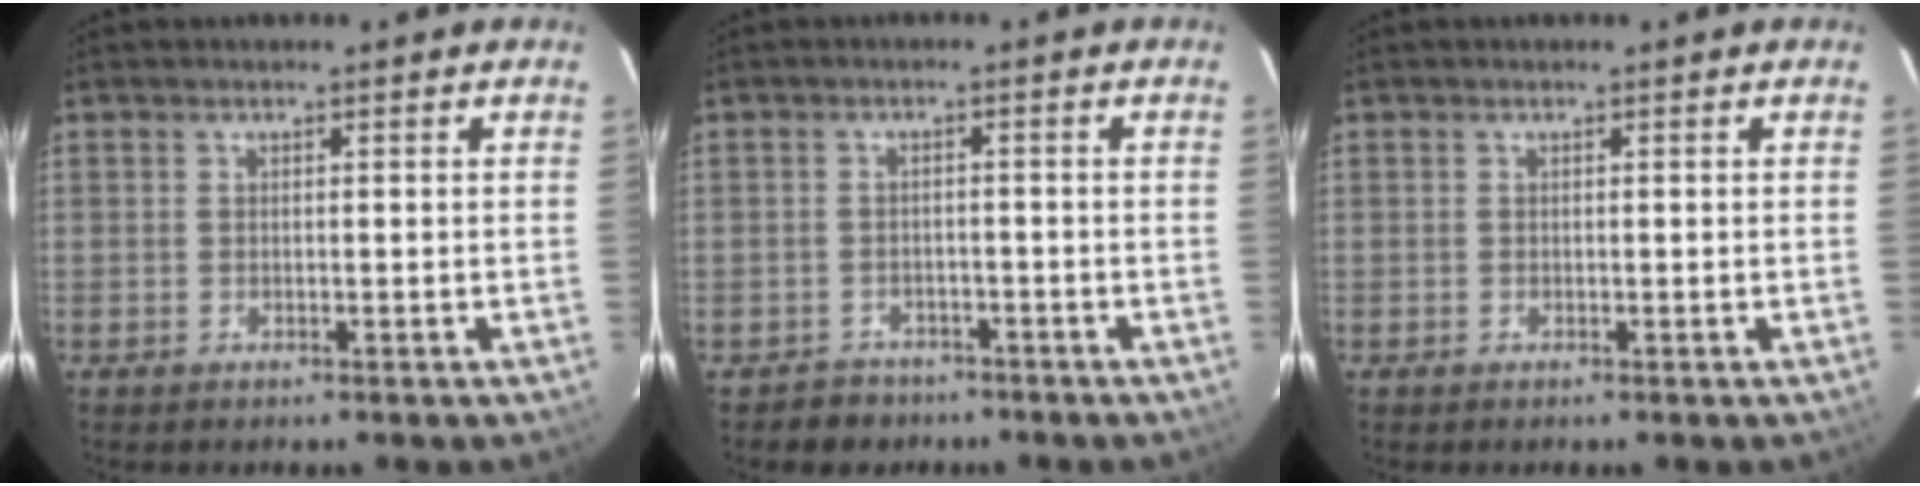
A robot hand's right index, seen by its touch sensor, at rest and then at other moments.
{"total": 4.0, "force": [-2.9, 2.8, -0.2], "torque": [-0.003, 0.018, -0.043]}
{"total": 0.0}